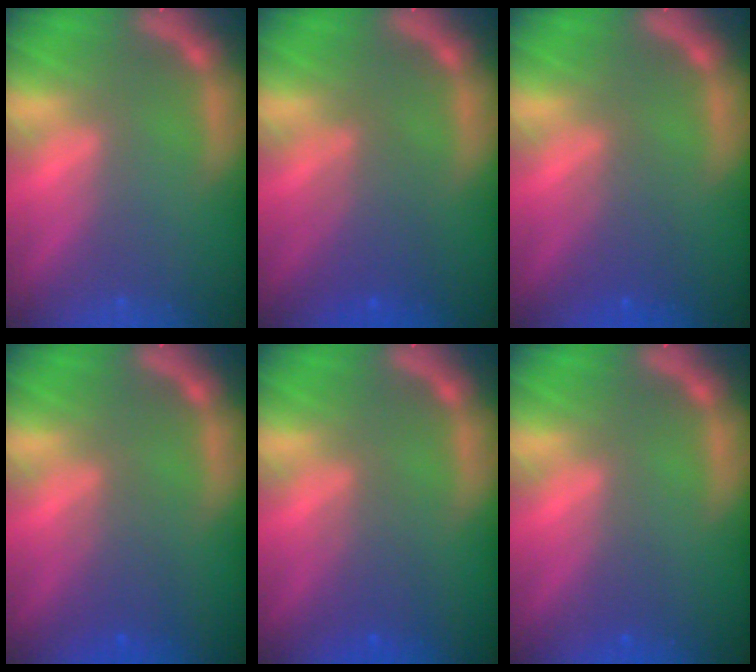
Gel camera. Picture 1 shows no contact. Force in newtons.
{"total": 3.6}
{"total": 2.5}
{"total": 2.5}
{"total": 2.5}
{"total": 1.0}